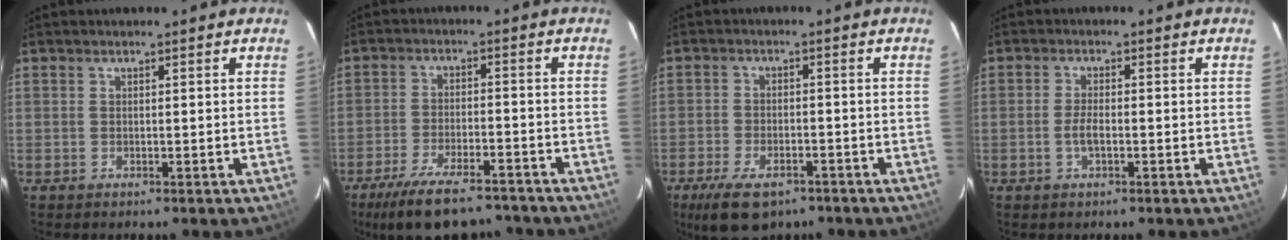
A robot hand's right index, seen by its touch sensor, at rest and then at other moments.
{"total": 16.0, "force": [-12.8, 5.3, 7.9], "torque": [-0.164, -0.020, -0.197]}
{"total": 10.3, "force": [-6.9, 4.9, 5.9], "torque": [-0.138, -0.017, -0.113]}
{"total": 2.6, "force": [-0.9, 0.9, 2.3], "torque": [-0.051, 0.000, -0.017]}